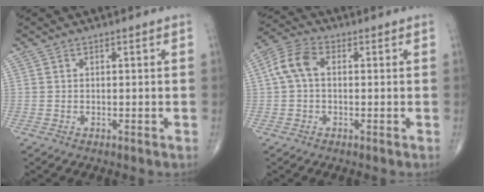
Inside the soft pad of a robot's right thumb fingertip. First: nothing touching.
{"total": 6.6, "force": [0.6, 4.1, 5.1], "torque": [-0.105, 0.022, 0.004]}